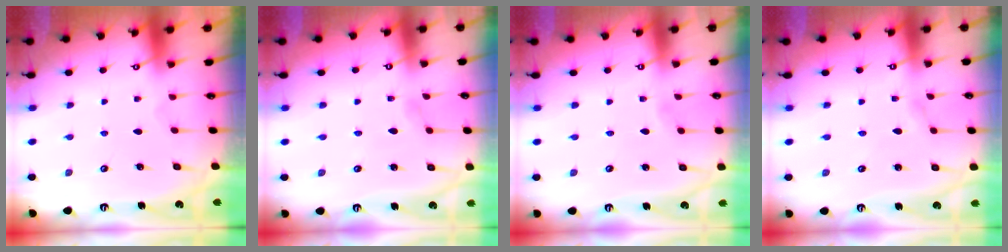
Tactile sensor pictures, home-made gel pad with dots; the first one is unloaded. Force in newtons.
{"total": 4.4, "press": 4.3, "slide": 0.4}
{"total": 1.6, "press": 1.6, "slide": 0.2}
{"total": 2.3, "press": 2.3, "slide": 0.1}